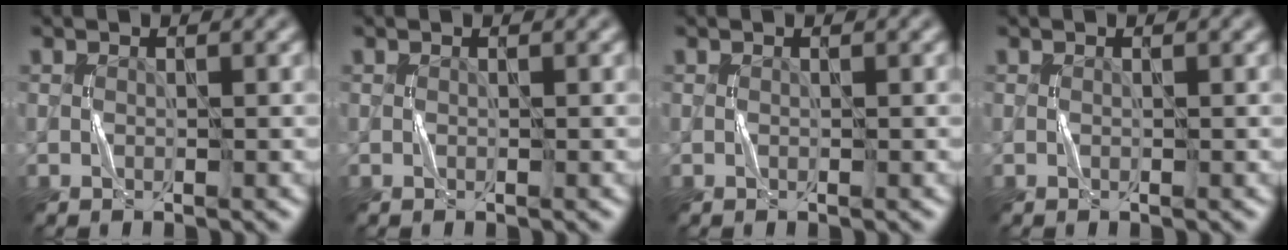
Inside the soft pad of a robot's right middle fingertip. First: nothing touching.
{"total": 0.0}
{"total": 0.0}
{"total": 0.0}